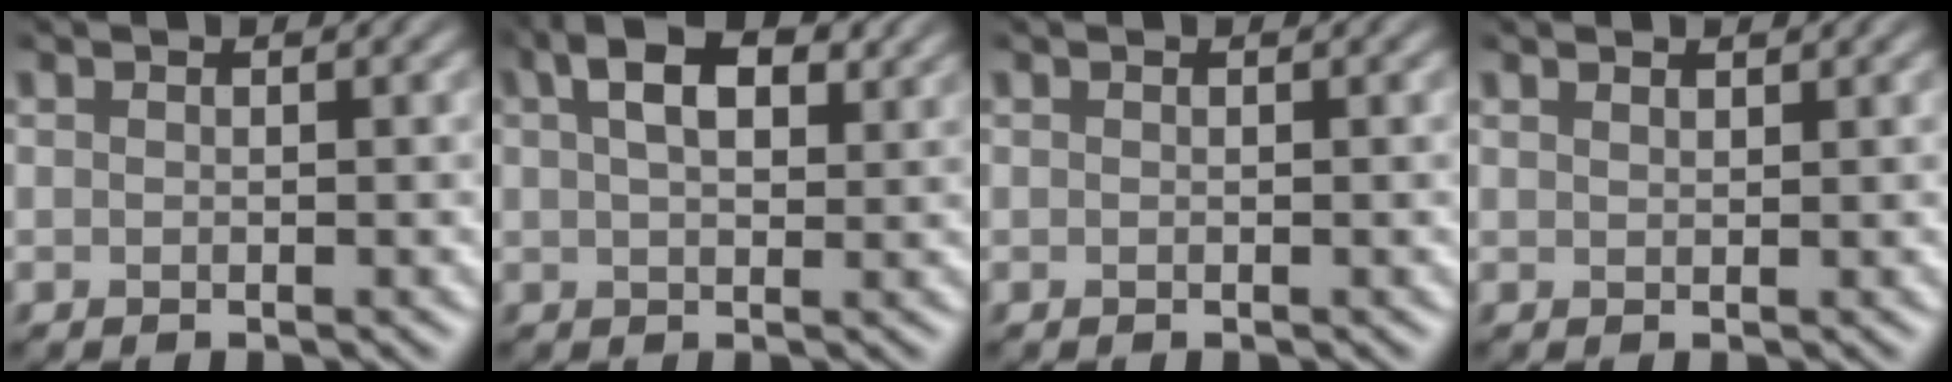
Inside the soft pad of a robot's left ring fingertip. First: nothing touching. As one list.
[{"total": 5.2, "force": [2.3, 2.7, 3.8], "torque": [-0.066, 0.010, 0.032]}, {"total": 0.0}, {"total": 0.7, "force": [0.7, 0.0, 0.0], "torque": [-0.003, 0.000, 0.017]}]